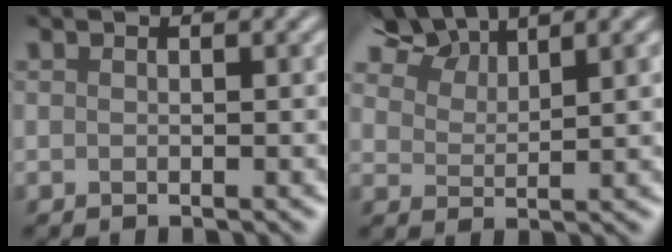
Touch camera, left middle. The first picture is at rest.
{"total": 5.3, "force": [5.0, 0.9, 1.5], "torque": [-0.051, 0.013, 0.094]}